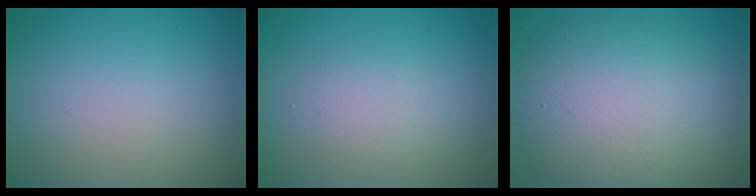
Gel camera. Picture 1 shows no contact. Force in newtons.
{"total": 2.5, "press": 2.5, "slide": 0.1}
{"total": 8.8, "press": 8.8, "slide": 0.7}